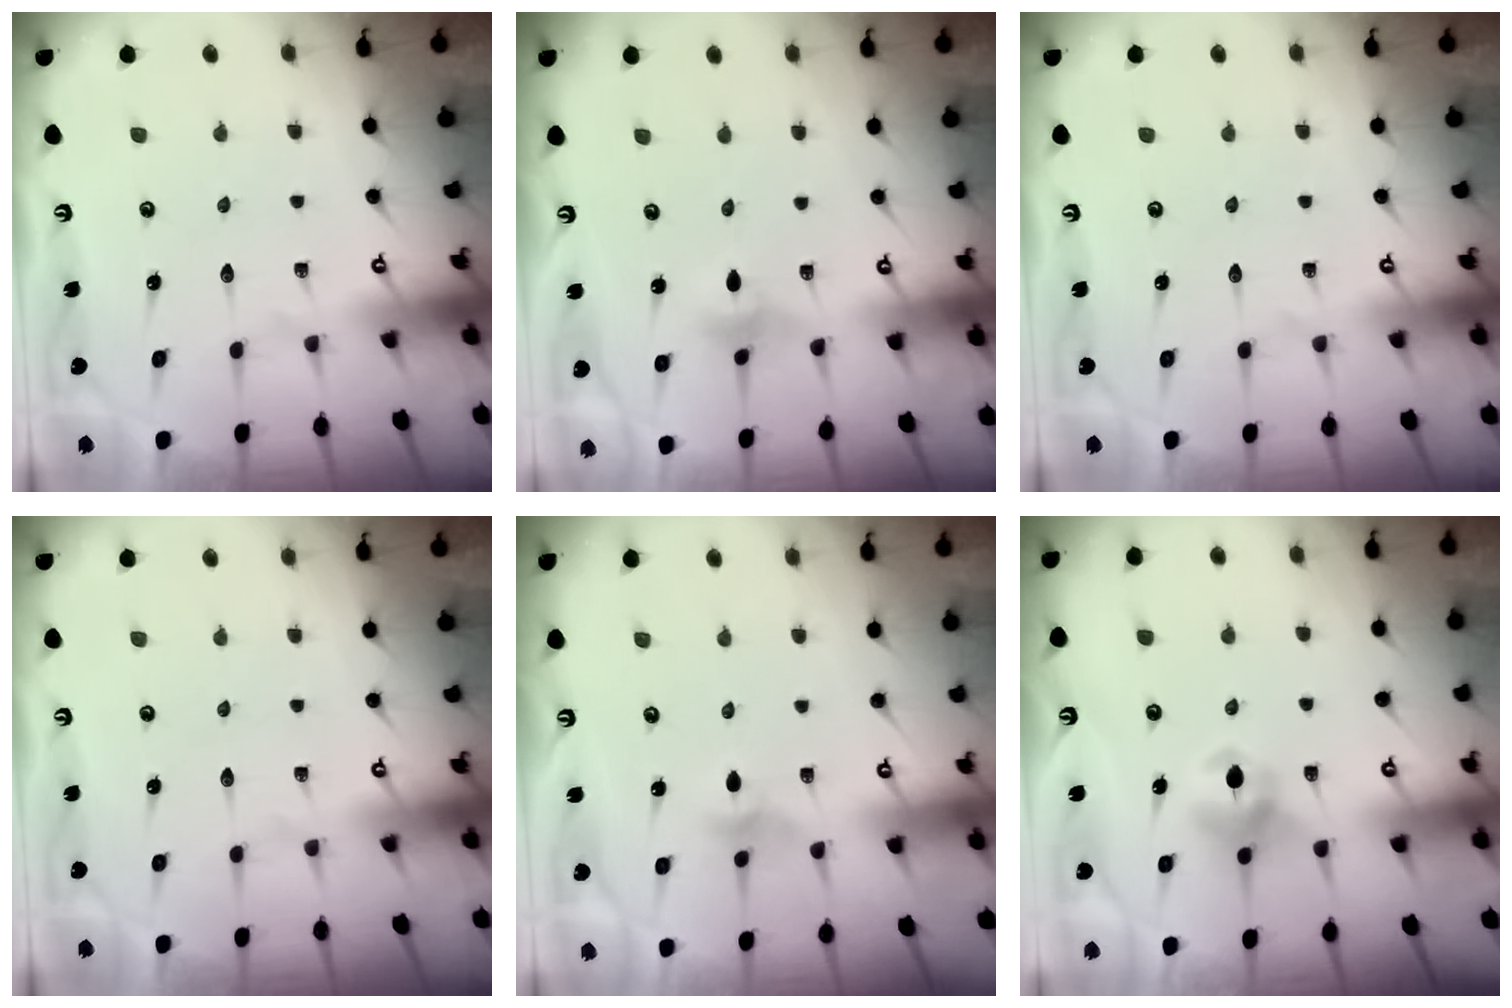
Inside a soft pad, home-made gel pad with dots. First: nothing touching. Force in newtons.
{"total": 3.2, "press": 3.1, "slide": 0.7}
{"total": 0.0}
{"total": 0.0}
{"total": 3.4, "press": 3.3, "slide": 0.7}
{"total": 6.3, "press": 6.3, "slide": 0.4}